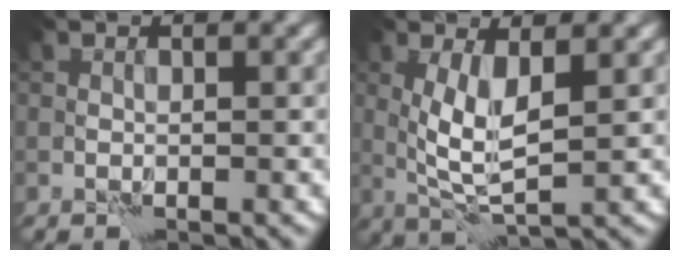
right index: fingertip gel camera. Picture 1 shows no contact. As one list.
[{"total": 4.4, "force": [1.1, 1.3, 4.1], "torque": [-0.086, -0.009, 0.027]}]